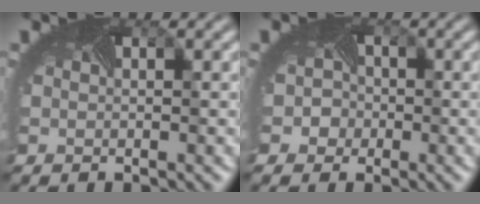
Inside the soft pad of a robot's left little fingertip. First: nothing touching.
{"total": 2.7, "force": [-0.9, 2.5, 0.3], "torque": [0.017, 0.006, -0.016]}